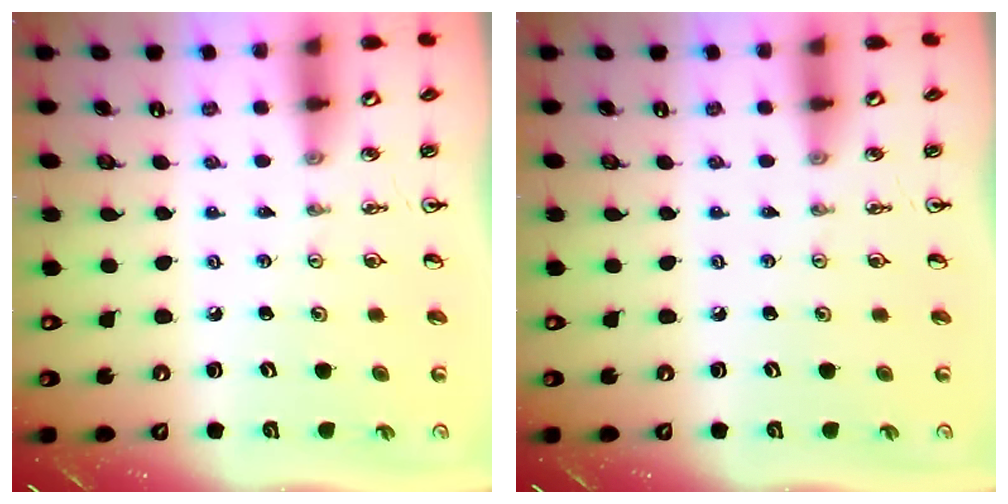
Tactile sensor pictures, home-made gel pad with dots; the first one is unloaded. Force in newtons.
{"total": 0.0}